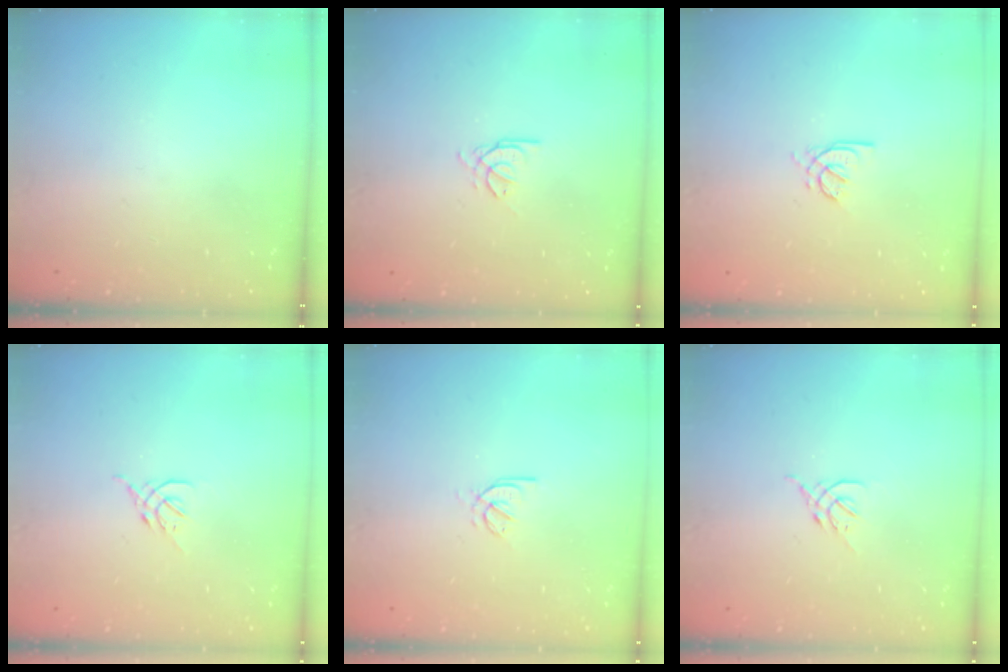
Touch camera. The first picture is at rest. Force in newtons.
{"total": 0.7, "press": 0.6, "slide": 0.3}
{"total": 2.4, "press": 2.4, "slide": 0.6}
{"total": 2.6, "press": 2.5, "slide": 0.8}
{"total": 1.7, "press": 1.6, "slide": 0.5}
{"total": 2.6, "press": 2.5, "slide": 0.8}